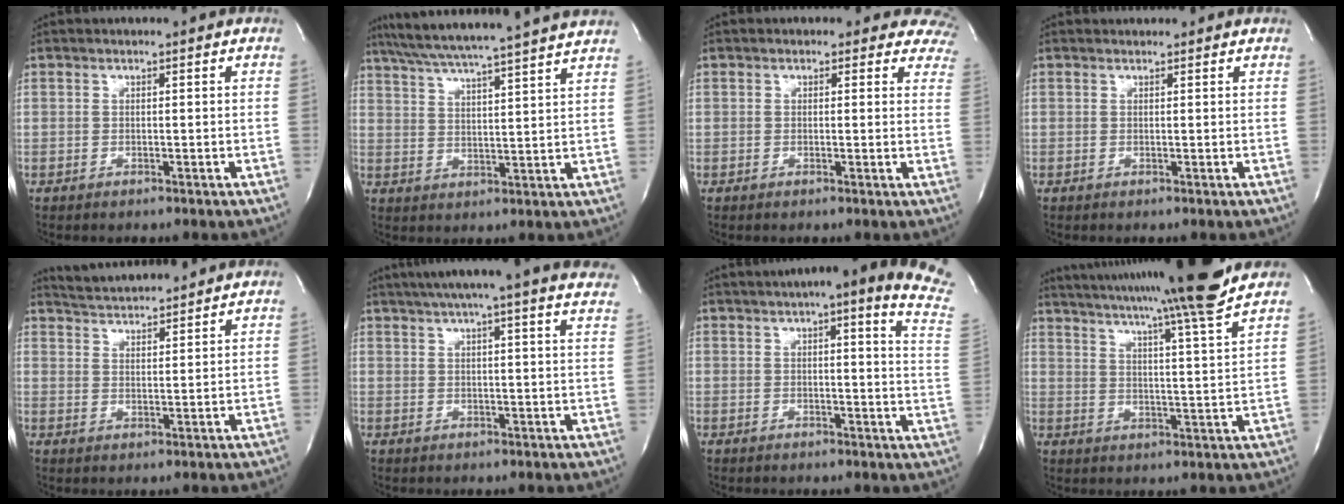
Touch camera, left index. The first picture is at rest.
{"total": 20.7, "force": [18.4, -0.9, 9.5], "torque": [-0.170, 0.002, 0.256]}
{"total": 7.7, "force": [6.6, 3.8, 0.4], "torque": [0.047, -0.012, 0.029]}
{"total": 1.2, "force": [1.1, 0.4, 0.0], "torque": [-0.010, 0.011, 0.016]}
{"total": 9.4, "force": [9.0, 0.7, 2.4], "torque": [-0.053, 0.022, 0.141]}
{"total": 21.8, "force": [19.0, 0.3, 10.7], "torque": [-0.169, -0.001, 0.229]}
{"total": 17.0, "force": [12.4, 1.5, 11.6], "torque": [-0.155, -0.008, 0.123]}
{"total": 19.9, "force": [17.7, -2.2, 8.9], "torque": [-0.154, -0.042, 0.245]}